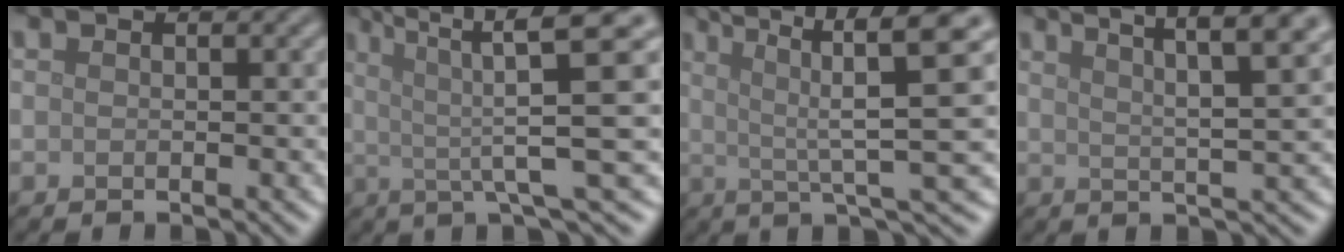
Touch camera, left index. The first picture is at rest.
{"total": 9.3, "force": [1.8, 1.3, 9.1], "torque": [-0.129, 0.017, 0.030]}
{"total": 9.4, "force": [2.7, 1.5, 8.9], "torque": [-0.132, 0.022, 0.047]}
{"total": 8.9, "force": [5.9, 2.0, 6.4], "torque": [-0.072, 0.037, 0.055]}